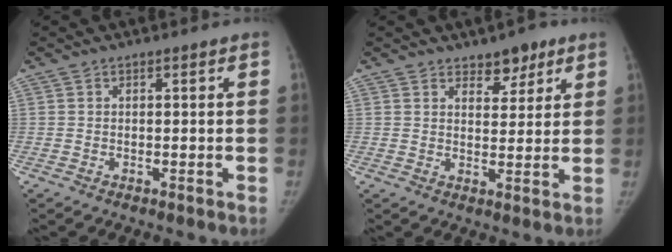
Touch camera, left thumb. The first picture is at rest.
{"total": 4.9, "force": [3.4, 2.6, 2.3], "torque": [-0.003, -0.023, 0.052]}